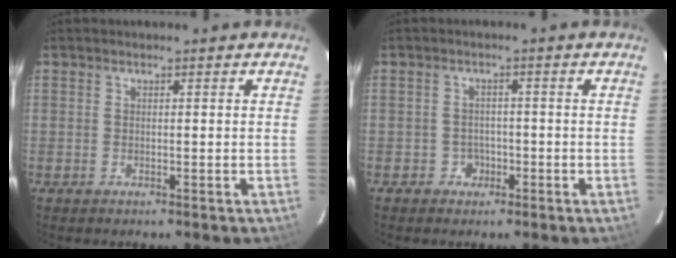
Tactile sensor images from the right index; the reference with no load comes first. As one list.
[{"total": 2.9, "force": [-1.4, 2.5, 0.1], "torque": [-0.003, 0.011, -0.022]}]